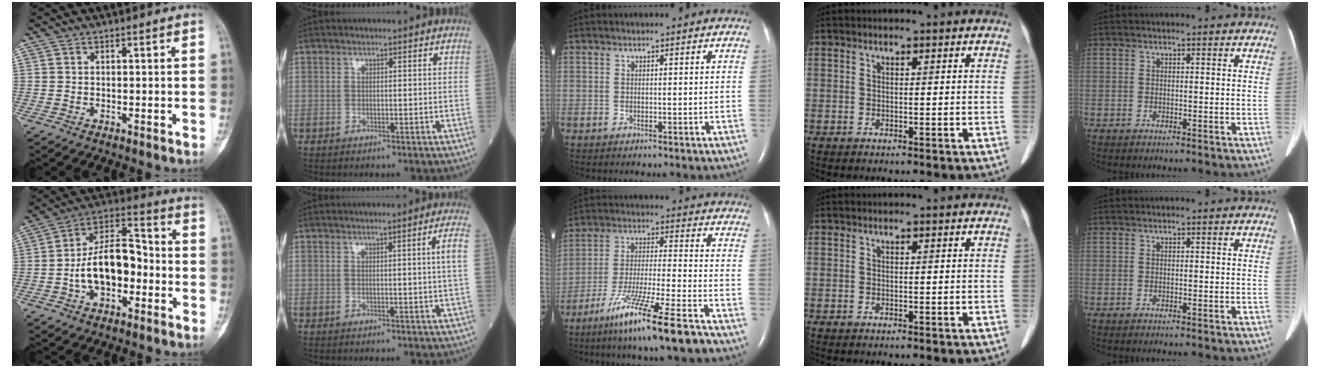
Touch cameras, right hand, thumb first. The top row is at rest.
{"thumb": {"total": 14.2, "force": [-3.2, 8.4, 11.1], "torque": [-0.175, 0.048, -0.062]}, "index": {"total": 2.6, "force": [0.3, -0.9, 2.4], "torque": [-0.035, -0.004, 0.008]}, "middle": {"total": 14.0, "force": [-9.4, -0.6, 10.3], "torque": [-0.199, -0.046, -0.170]}}